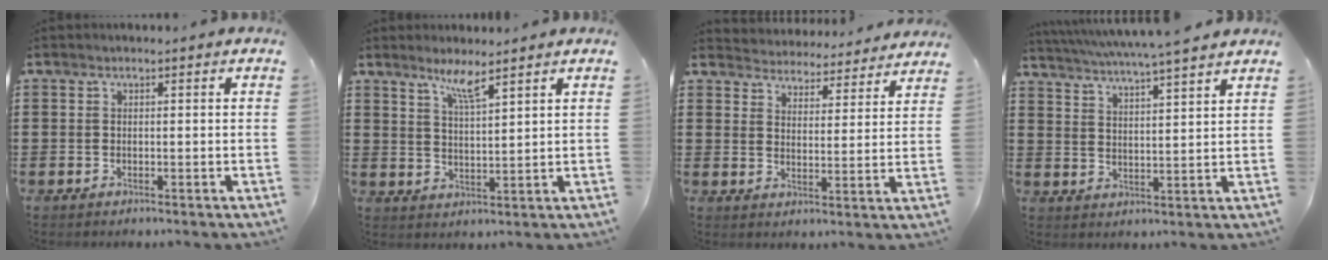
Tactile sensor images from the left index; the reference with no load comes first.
{"total": 4.4, "force": [3.5, 0.0, 2.6], "torque": [-0.063, -0.004, 0.061]}
{"total": 4.3, "force": [4.3, 0.0, -0.6], "torque": [-0.014, -0.034, 0.073]}
{"total": 4.8, "force": [4.4, -0.8, 1.7], "torque": [-0.049, -0.029, 0.074]}